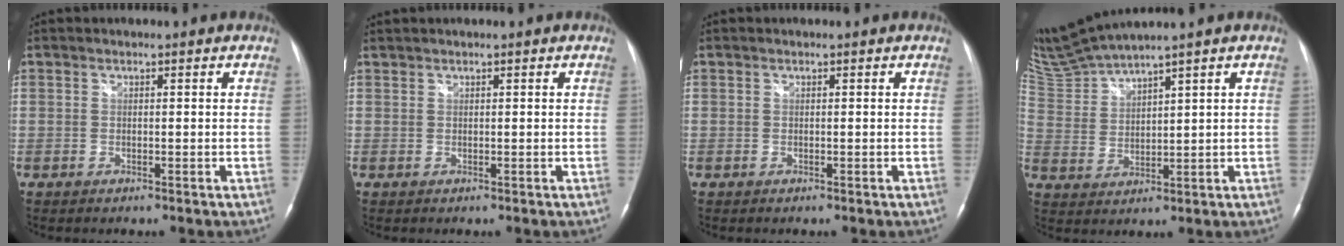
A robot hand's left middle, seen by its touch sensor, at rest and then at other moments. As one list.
[{"total": 0.6, "force": [0.6, 0.0, 0.1], "torque": [-0.008, 0.011, 0.017]}, {"total": 0.0}, {"total": 7.3, "force": [6.7, -1.5, 2.4], "torque": [-0.071, 0.002, 0.149]}]